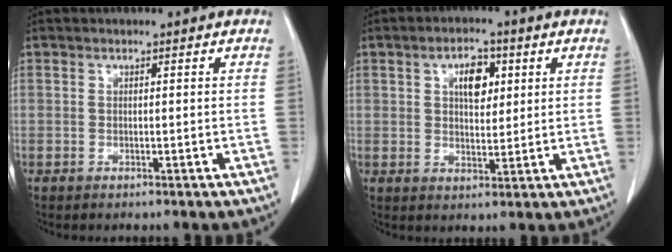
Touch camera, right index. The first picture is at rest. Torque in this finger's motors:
{"motor_torque": [0.12, 0.10, 0.12, 0.05]}